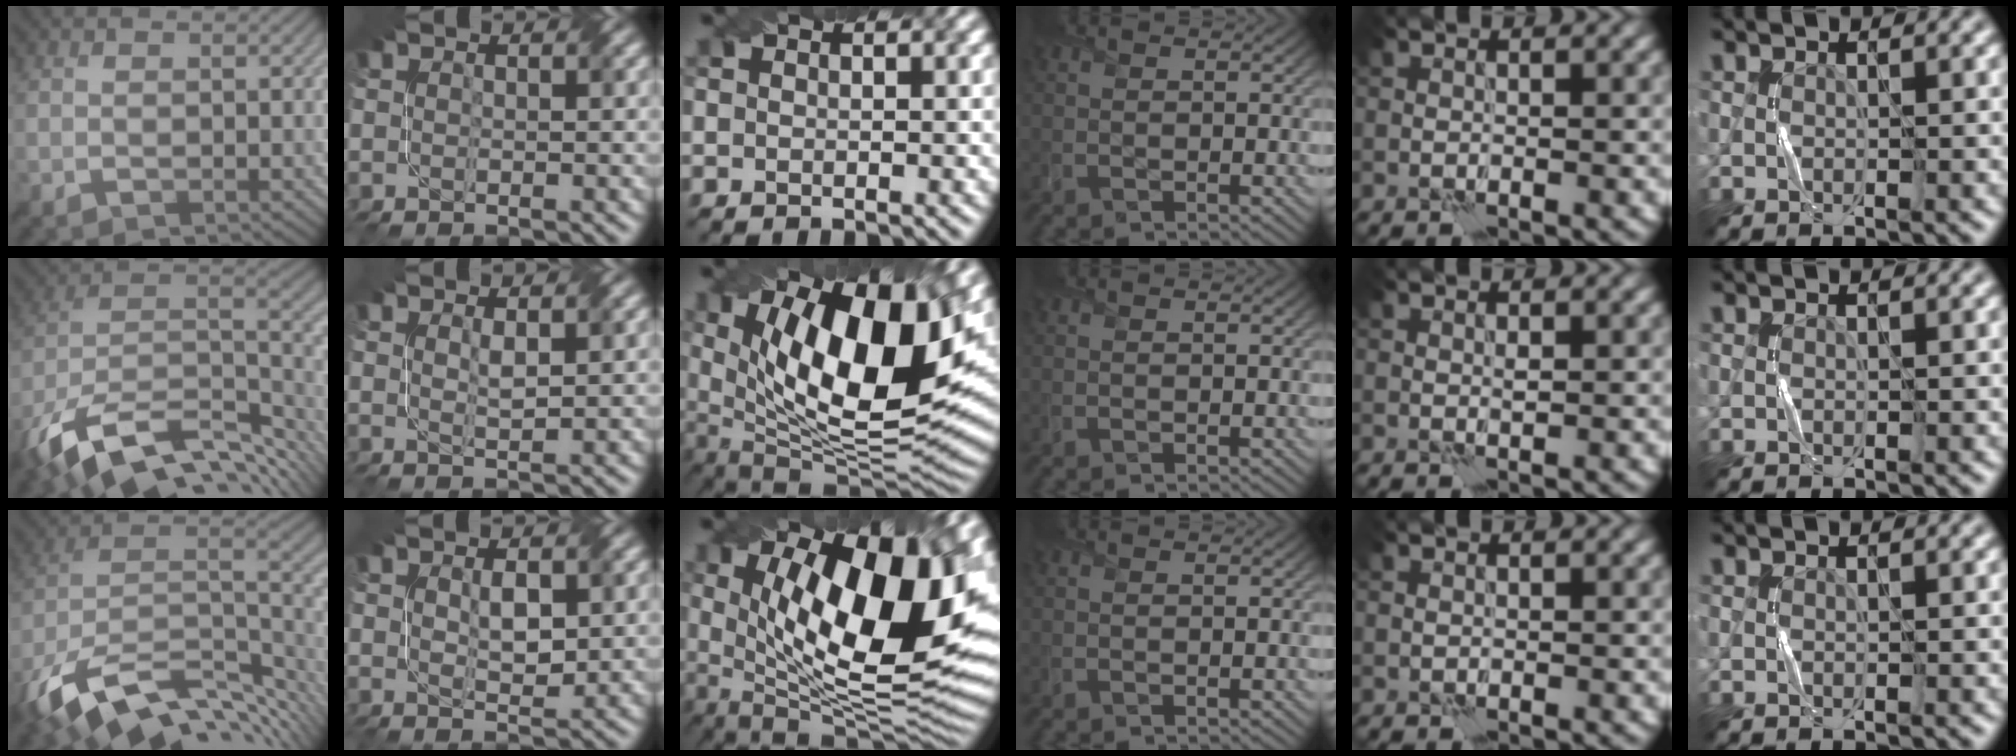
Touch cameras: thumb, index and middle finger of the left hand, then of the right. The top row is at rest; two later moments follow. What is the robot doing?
{"motion": "twist", "object": "screw"}